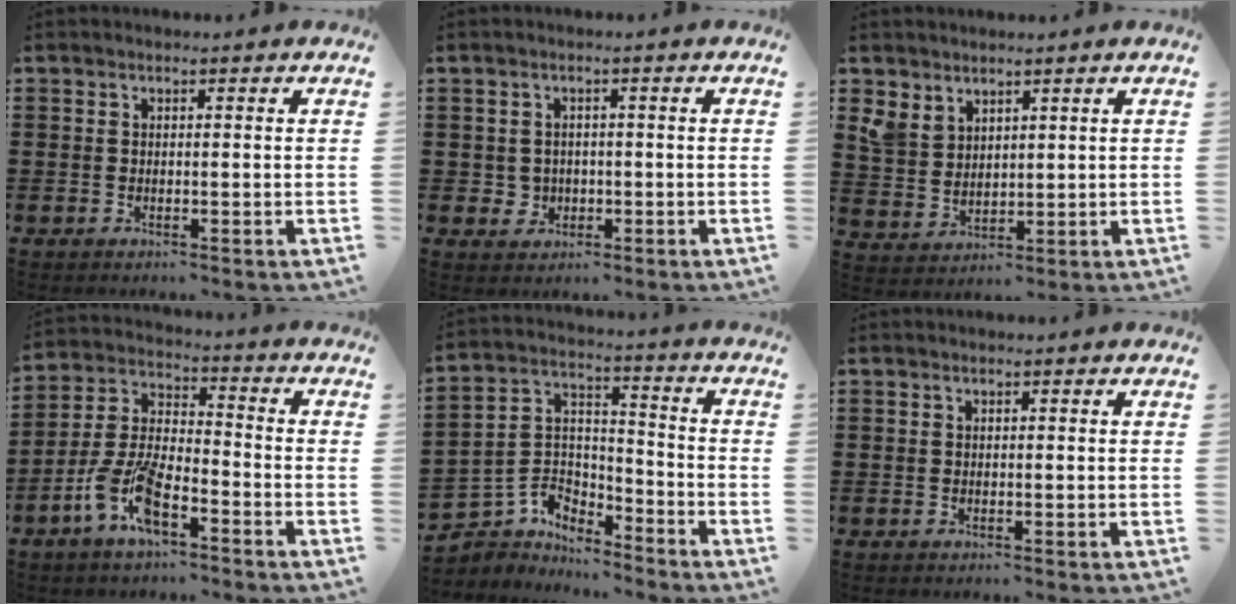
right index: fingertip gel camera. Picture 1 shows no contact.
{"total": 2.3, "force": [-0.2, 2.2, 0.5], "torque": [-0.018, 0.007, -0.008]}
{"total": 4.6, "force": [3.3, 3.1, 0.6], "torque": [-0.033, 0.006, 0.065]}
{"total": 9.0, "force": [-5.1, 3.3, 6.7], "torque": [-0.161, -0.003, -0.101]}
{"total": 4.7, "force": [-3.8, 2.8, 0.2], "torque": [-0.035, -0.005, -0.082]}
{"total": 0.0}